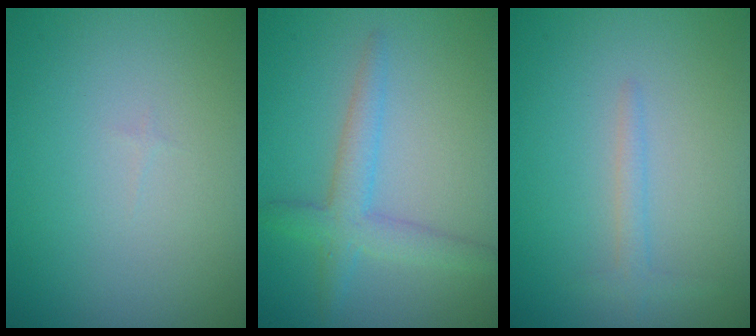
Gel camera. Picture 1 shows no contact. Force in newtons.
{"total": 2.6, "press": 2.6, "slide": 0.2}
{"total": 1.3, "press": 1.3, "slide": 0.1}